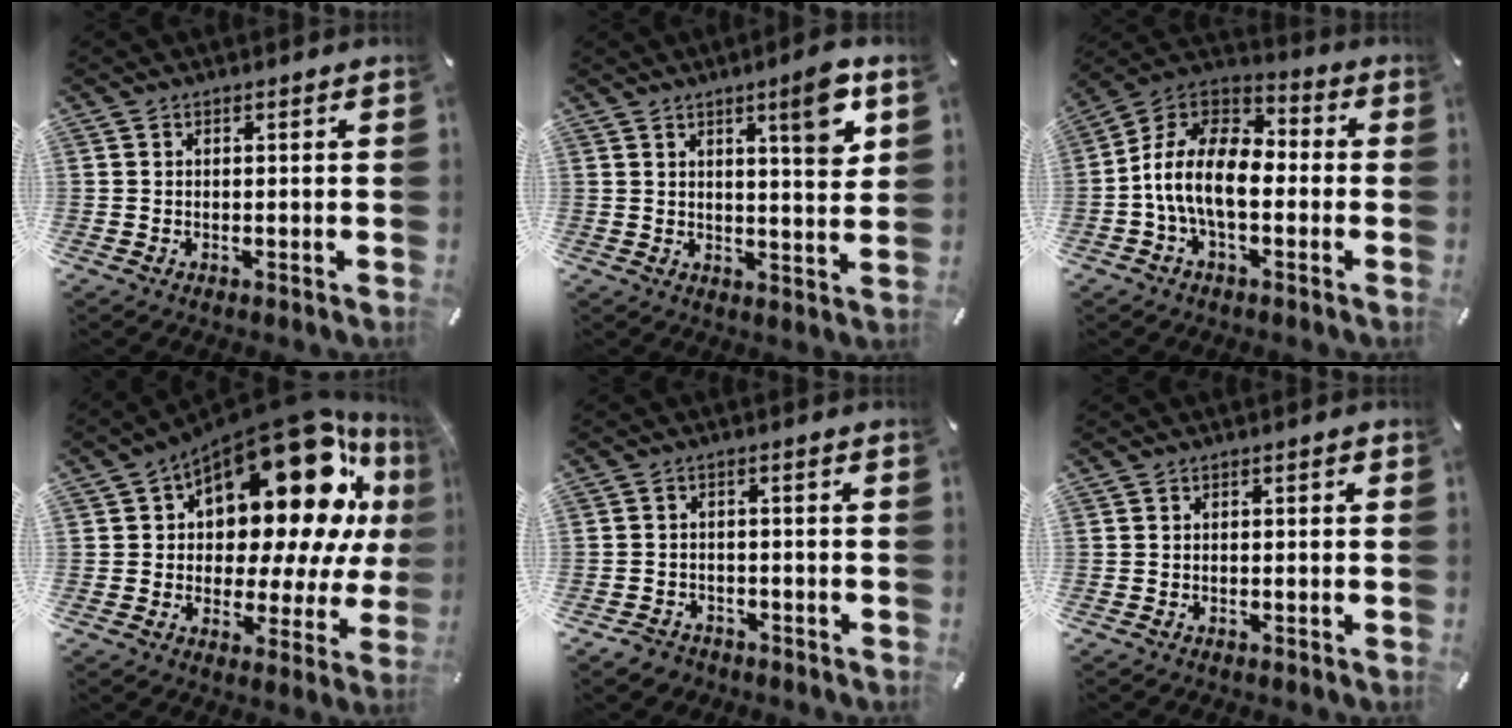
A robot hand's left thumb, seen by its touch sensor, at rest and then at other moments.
{"total": 9.3, "force": [4.9, 1.5, 7.7], "torque": [-0.109, -0.026, 0.072]}
{"total": 12.9, "force": [-4.4, 7.2, 9.8], "torque": [-0.215, 0.005, -0.090]}
{"total": 23.2, "force": [12.3, 10.9, 16.4], "torque": [-0.238, -0.109, 0.205]}
{"total": 3.4, "force": [-2.5, 2.3, 0.7], "torque": [-0.017, 0.014, -0.052]}
{"total": 1.0, "force": [-0.4, 0.5, 0.8], "torque": [-0.015, 0.002, -0.010]}